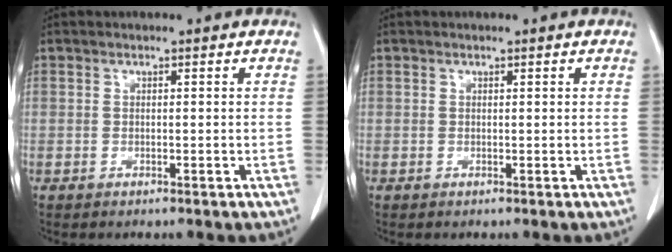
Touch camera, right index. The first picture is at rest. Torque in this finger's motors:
{"motor_torque": [-0.02, 0.03, 0.00, -0.01]}